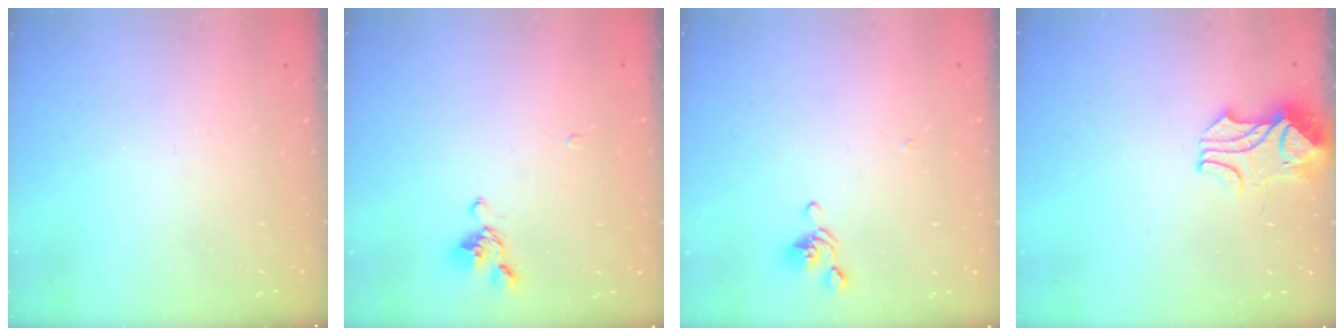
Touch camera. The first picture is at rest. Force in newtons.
{"total": 5.4, "press": 5.4, "slide": 0.5}
{"total": 2.9, "press": 2.8, "slide": 0.6}
{"total": 2.2, "press": 2.0, "slide": 0.9}